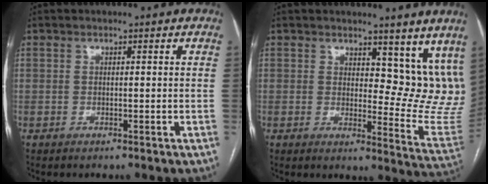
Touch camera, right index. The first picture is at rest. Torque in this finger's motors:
{"motor_torque": [-0.05, 0.03, 0.00, 0.00]}